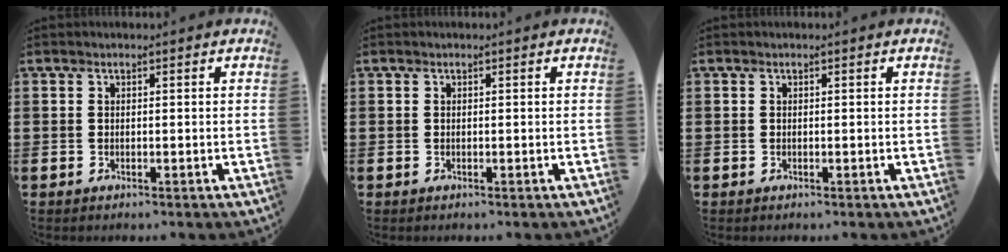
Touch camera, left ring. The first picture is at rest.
{"total": 0.0}
{"total": 0.0}